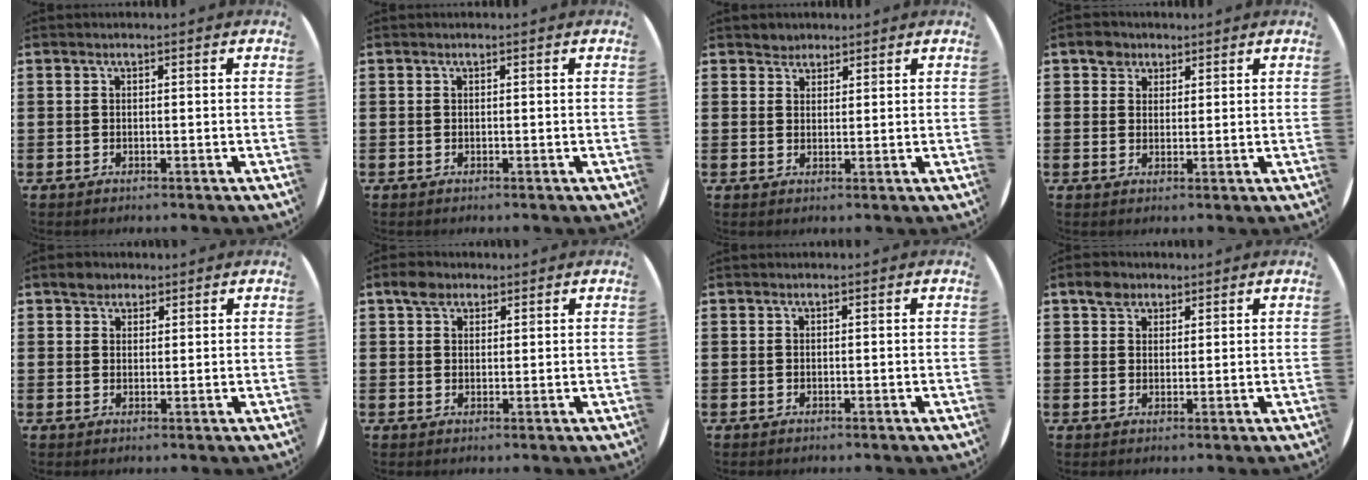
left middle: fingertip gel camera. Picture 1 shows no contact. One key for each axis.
{"total": 0.0}
{"total": 1.9, "fx": 1.7, "fy": 0.8, "fz": -0.2, "tx": 0.009, "ty": -0.001, "tz": 0.032}
{"total": 2.9, "fx": 2.1, "fy": 1.9, "fz": 0.2, "tx": 0.005, "ty": -0.001, "tz": 0.039}
{"total": 2.3, "fx": 1.9, "fy": 1.3, "fz": 0.1, "tx": 0.009, "ty": -0.001, "tz": 0.035}
{"total": 3.0, "fx": 2.3, "fy": 1.7, "fz": 0.9, "tx": -0.007, "ty": -0.001, "tz": 0.040}
{"total": 0.0}
{"total": 2.8, "fx": 2.2, "fy": 1.6, "fz": 0.6, "tx": -0.001, "ty": -0.001, "tz": 0.040}